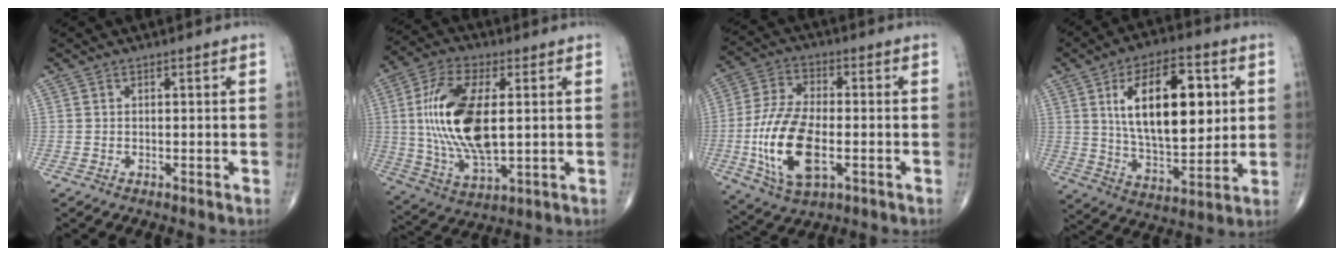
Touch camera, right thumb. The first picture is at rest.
{"total": 18.5, "force": [1.9, 8.5, 16.3], "torque": [-0.324, -0.010, 0.040]}
{"total": 16.0, "force": [-3.3, 7.8, 13.6], "torque": [-0.273, 0.006, -0.056]}
{"total": 20.9, "force": [5.0, 10.1, 17.6], "torque": [-0.254, -0.018, 0.085]}